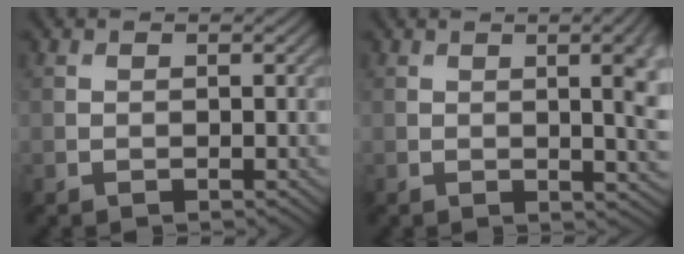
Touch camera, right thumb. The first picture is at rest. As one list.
[{"total": 7.7, "force": [0.8, 2.7, 7.2], "torque": [-0.075, 0.008, 0.010]}]